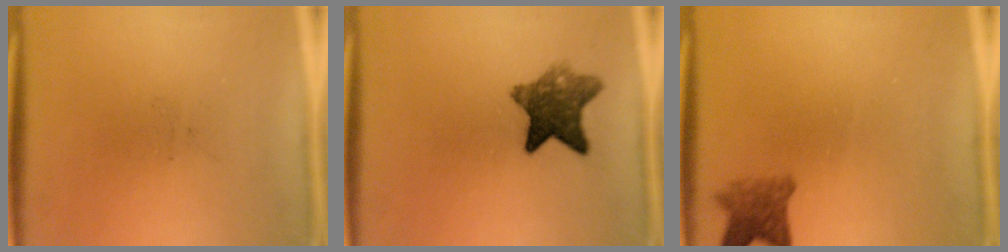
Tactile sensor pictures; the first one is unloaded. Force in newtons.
{"total": 7.9}
{"total": 3.7}